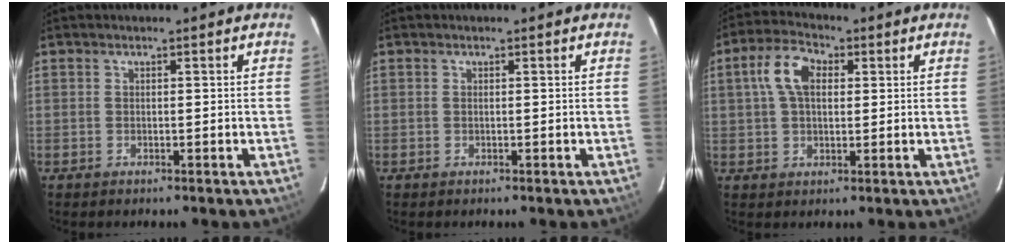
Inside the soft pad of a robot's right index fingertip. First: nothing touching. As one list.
[{"total": 0.0}, {"total": 7.8, "force": [1.9, 4.6, 6.0], "torque": [-0.118, 0.025, 0.035]}]